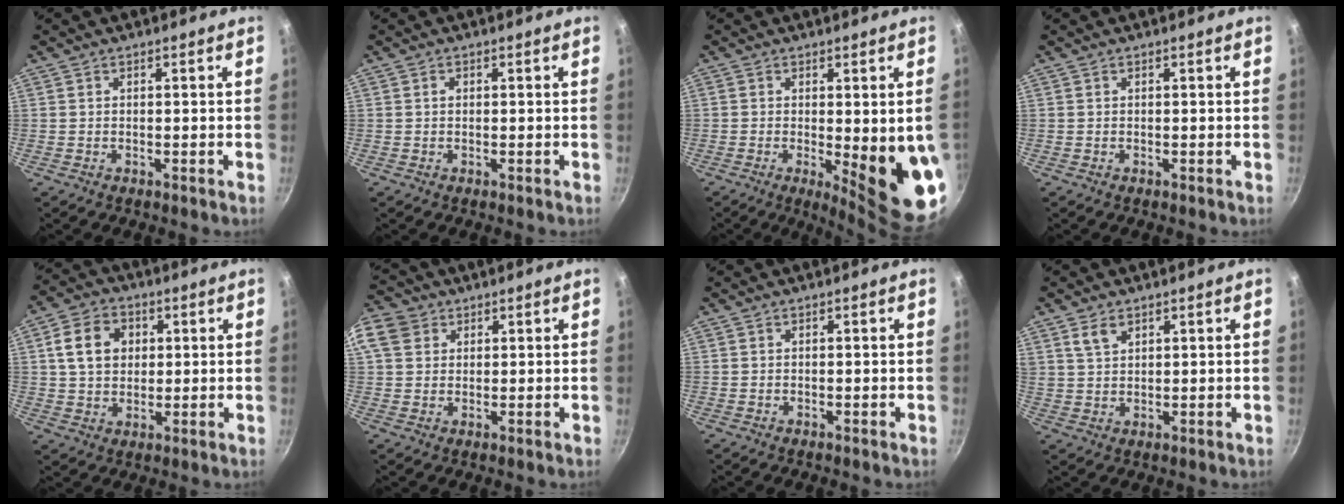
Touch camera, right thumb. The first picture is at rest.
{"total": 0.8, "force": [0.2, 0.7, 0.5], "torque": [-0.006, 0.005, 0.003]}
{"total": 12.7, "force": [-1.8, 3.0, 12.2], "torque": [-0.138, -0.024, -0.013]}
{"total": 0.0}
{"total": 9.8, "force": [2.4, 7.7, 5.6], "torque": [-0.083, 0.008, 0.034]}
{"total": 9.1, "force": [3.4, 7.3, 4.1], "torque": [-0.079, 0.008, 0.055]}
{"total": 0.0}
{"total": 3.9, "force": [2.3, 2.2, 2.3], "torque": [-0.037, -0.004, 0.048]}